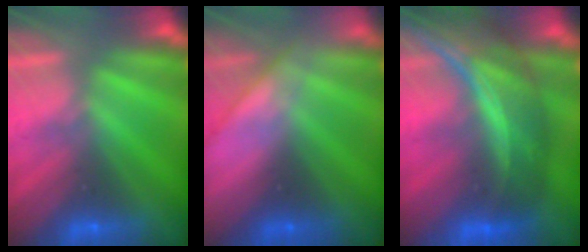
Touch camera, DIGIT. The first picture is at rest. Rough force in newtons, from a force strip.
{"total": 2.9}
{"total": 7.2}